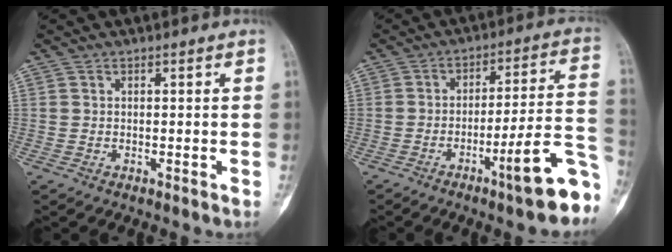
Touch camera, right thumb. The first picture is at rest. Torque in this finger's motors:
{"motor_torque": [1.94, 0.09, 0.76, -1.09, 0.32]}